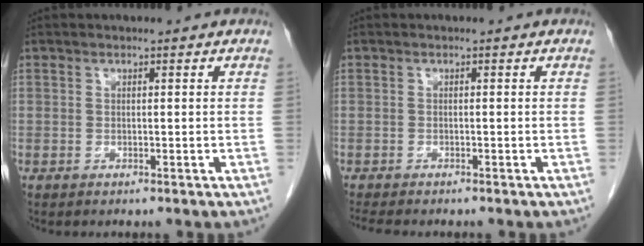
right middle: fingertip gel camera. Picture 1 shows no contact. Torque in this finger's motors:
{"motor_torque": [0.24, -0.08, 0.00, 0.00]}